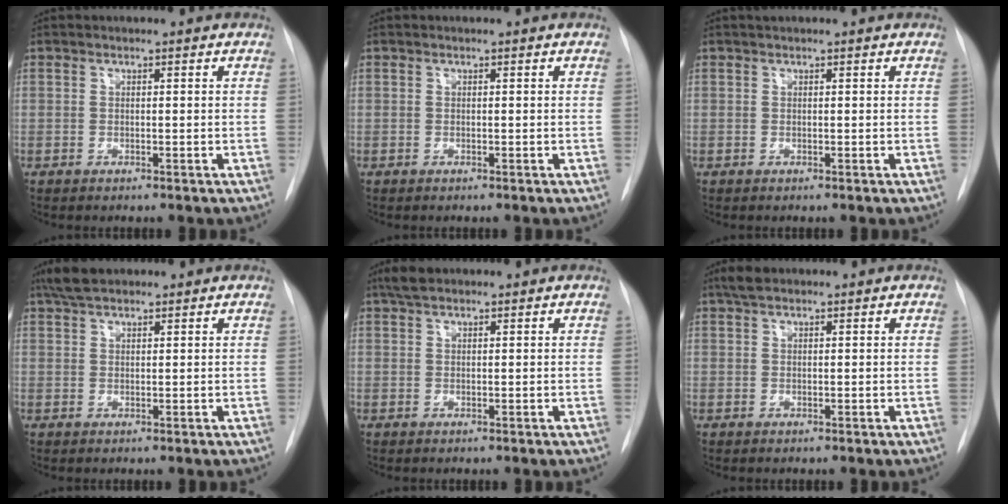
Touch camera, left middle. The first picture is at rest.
{"total": 0.0}
{"total": 0.8, "force": [0.7, 0.0, 0.4], "torque": [-0.006, 0.016, 0.013]}
{"total": 3.9, "force": [3.1, 1.4, 1.8], "torque": [-0.041, 0.016, 0.058]}
{"total": 2.4, "force": [1.8, 0.9, 1.2], "torque": [-0.024, 0.014, 0.034]}
{"total": 2.0, "force": [1.5, 0.8, 1.1], "torque": [-0.021, 0.015, 0.027]}